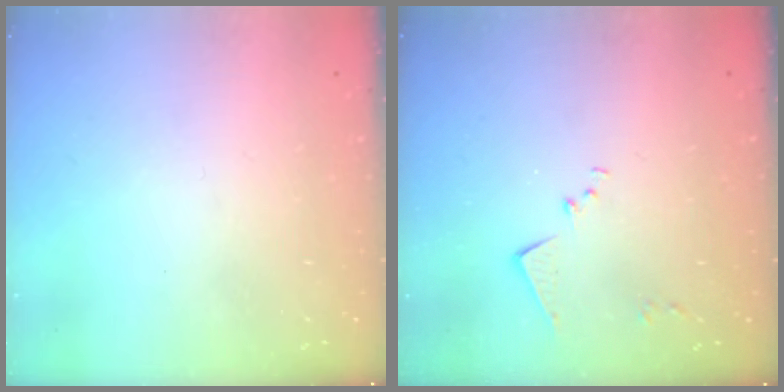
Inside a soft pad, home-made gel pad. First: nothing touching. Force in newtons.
{"total": 6.8, "press": 6.8, "slide": 0.6}